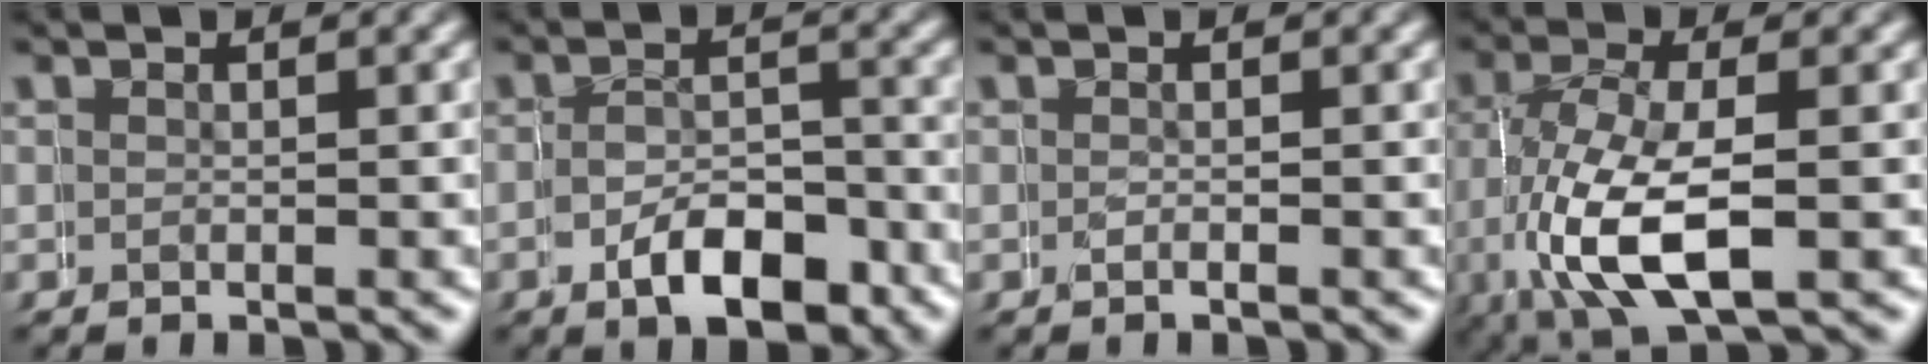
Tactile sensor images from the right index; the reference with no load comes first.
{"total": 4.4, "force": [-3.2, 2.3, 2.0], "torque": [-0.028, -0.017, -0.051]}
{"total": 0.0}
{"total": 6.5, "force": [-1.1, 3.4, 5.4], "torque": [-0.123, -0.025, 0.000]}